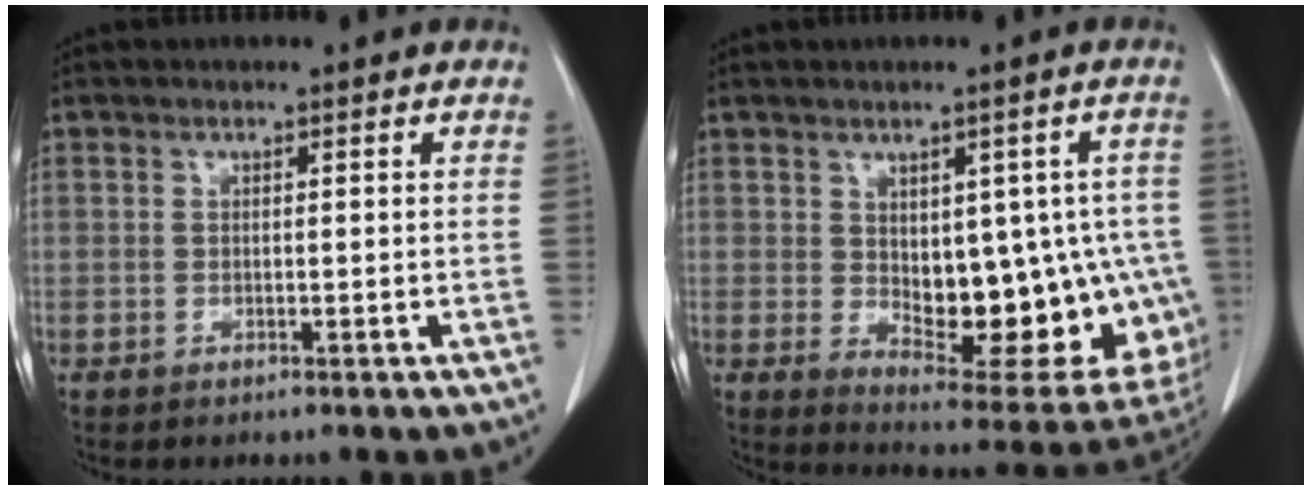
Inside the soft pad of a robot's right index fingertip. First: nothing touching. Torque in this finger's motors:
{"motor_torque": [1.59, -0.20, 0.28, 0.05]}